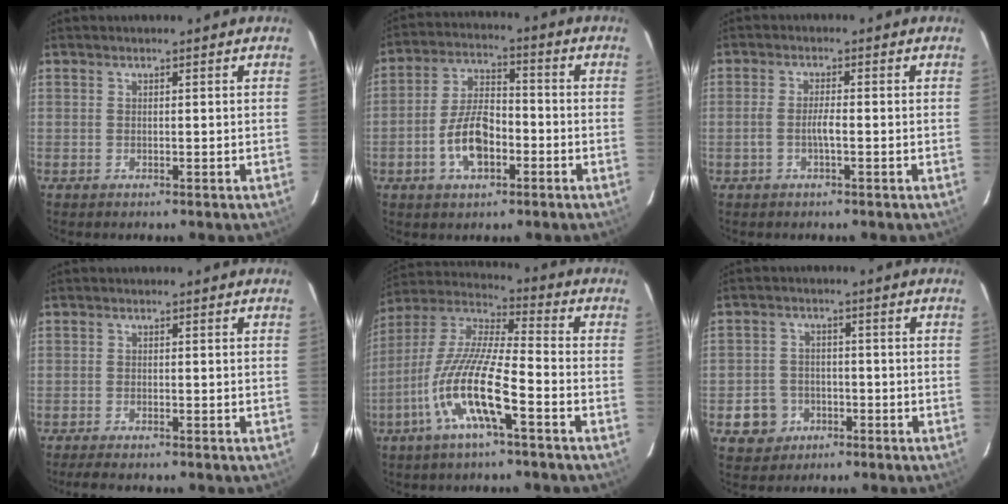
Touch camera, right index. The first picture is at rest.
{"total": 9.8, "force": [-3.7, 5.0, 7.6], "torque": [-0.153, 0.013, -0.062]}
{"total": 2.6, "force": [-0.9, 0.3, 2.4], "torque": [-0.051, 0.003, -0.018]}
{"total": 4.4, "force": [-3.7, 0.7, 2.1], "torque": [-0.048, -0.015, -0.064]}
{"total": 14.9, "force": [-6.5, 2.2, 13.2], "torque": [-0.265, -0.009, -0.132]}
{"total": 6.2, "force": [-2.7, 5.5, 1.1], "torque": [-0.037, 0.017, -0.037]}